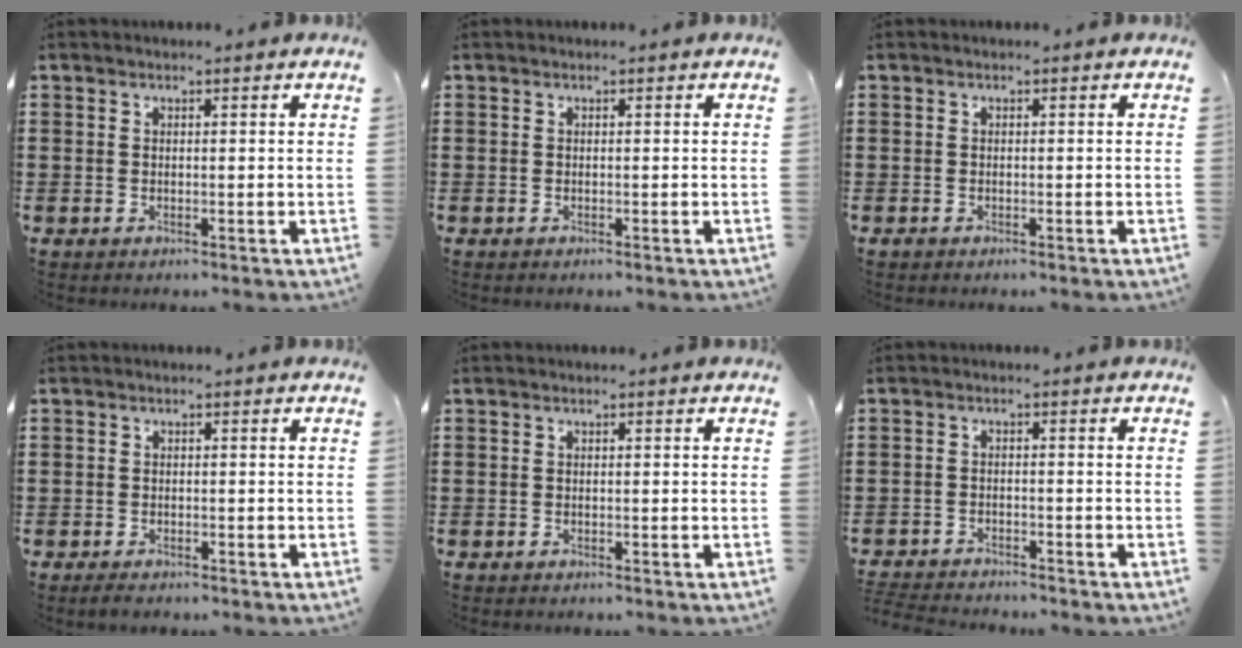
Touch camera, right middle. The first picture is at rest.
{"total": 0.0}
{"total": 0.6, "force": [-0.5, 0.3, 0.2], "torque": [-0.004, 0.000, -0.010]}
{"total": 1.4, "force": [-1.2, 0.6, 0.3], "torque": [-0.007, 0.004, -0.026]}
{"total": 0.5, "force": [-0.5, 0.1, 0.0], "torque": [-0.001, 0.002, -0.011]}
{"total": 2.9, "force": [-2.9, 0.3, -0.1], "torque": [-0.005, -0.001, -0.064]}